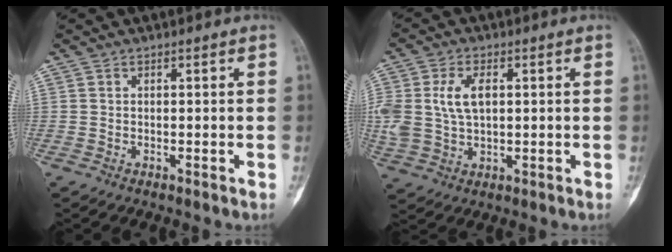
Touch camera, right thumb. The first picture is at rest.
{"total": 10.5, "force": [1.9, 6.6, 7.9], "torque": [-0.176, 0.005, 0.045]}